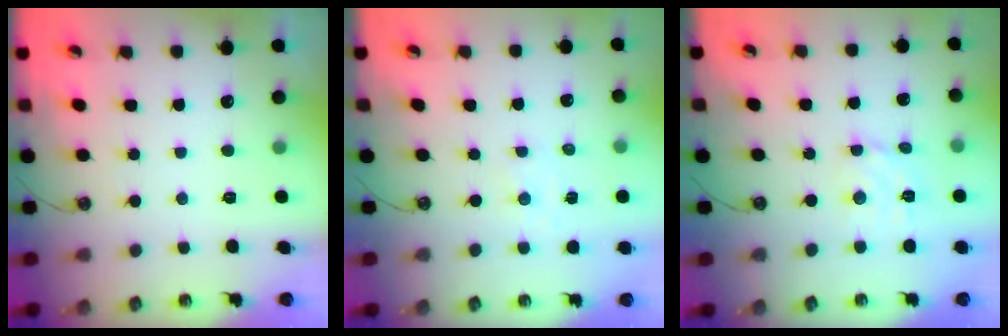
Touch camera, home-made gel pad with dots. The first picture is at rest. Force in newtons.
{"total": 1.8, "press": 1.7, "slide": 0.3}
{"total": 5.3, "press": 5.3, "slide": 0.4}